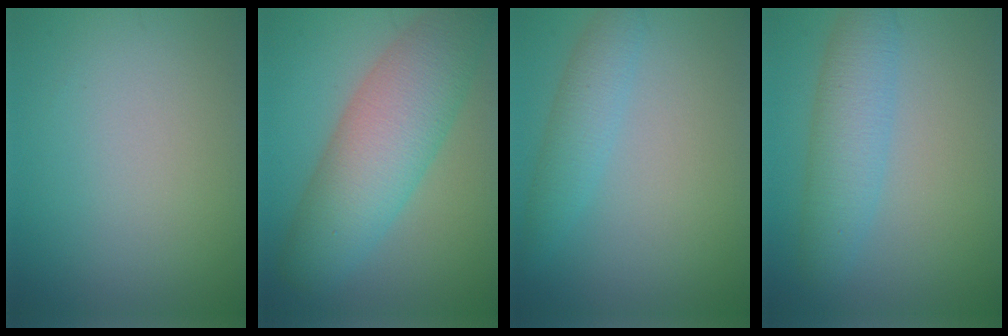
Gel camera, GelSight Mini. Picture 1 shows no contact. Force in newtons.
{"total": 8.6, "press": 8.6, "slide": 0.5}
{"total": 2.7, "press": 2.7, "slide": 0.1}
{"total": 4.3, "press": 4.3, "slide": 0.1}